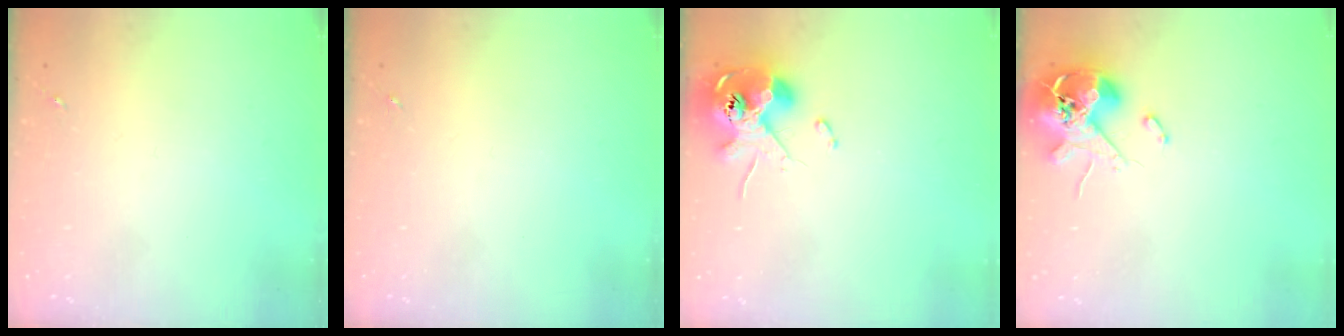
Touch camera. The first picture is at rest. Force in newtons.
{"total": 0.0}
{"total": 11.3, "press": 11.1, "slide": 1.6}
{"total": 11.3, "press": 11.2, "slide": 1.9}